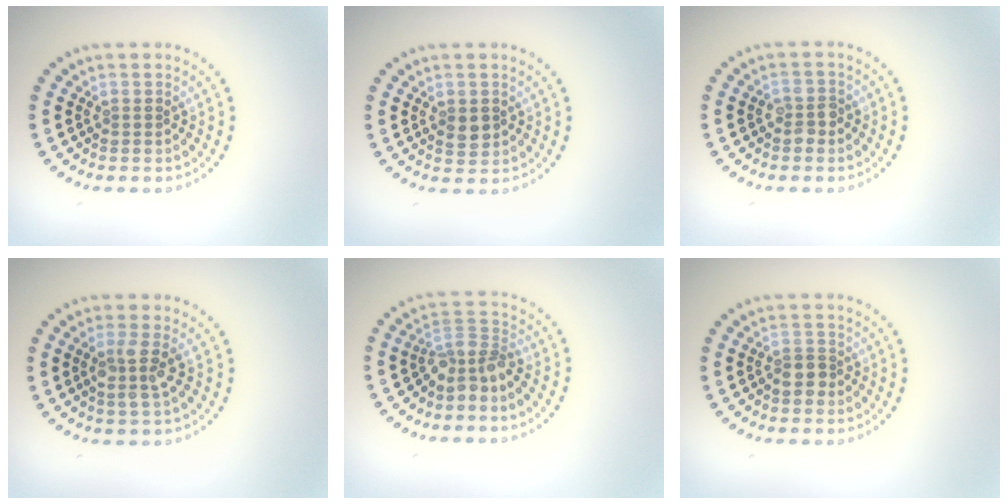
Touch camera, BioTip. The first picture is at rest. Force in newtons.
{"total": 1.7, "press": 1.7, "slide": 0.1}
{"total": 1.7, "press": 1.7, "slide": 0.3}
{"total": 2.5, "press": 2.2, "slide": 1.2}
{"total": 3.0, "press": 2.2, "slide": 2.1}
{"total": 1.9, "press": 1.7, "slide": 0.8}